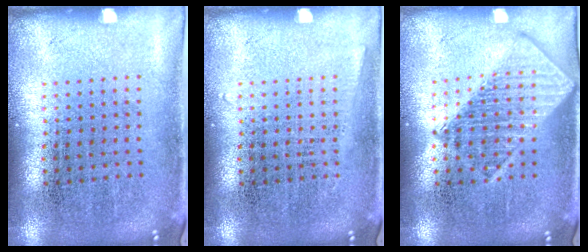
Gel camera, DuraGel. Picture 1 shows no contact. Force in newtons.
{"total": 0.7, "press": 0.7, "slide": 0.0}
{"total": 3.0, "press": 2.9, "slide": 0.5}